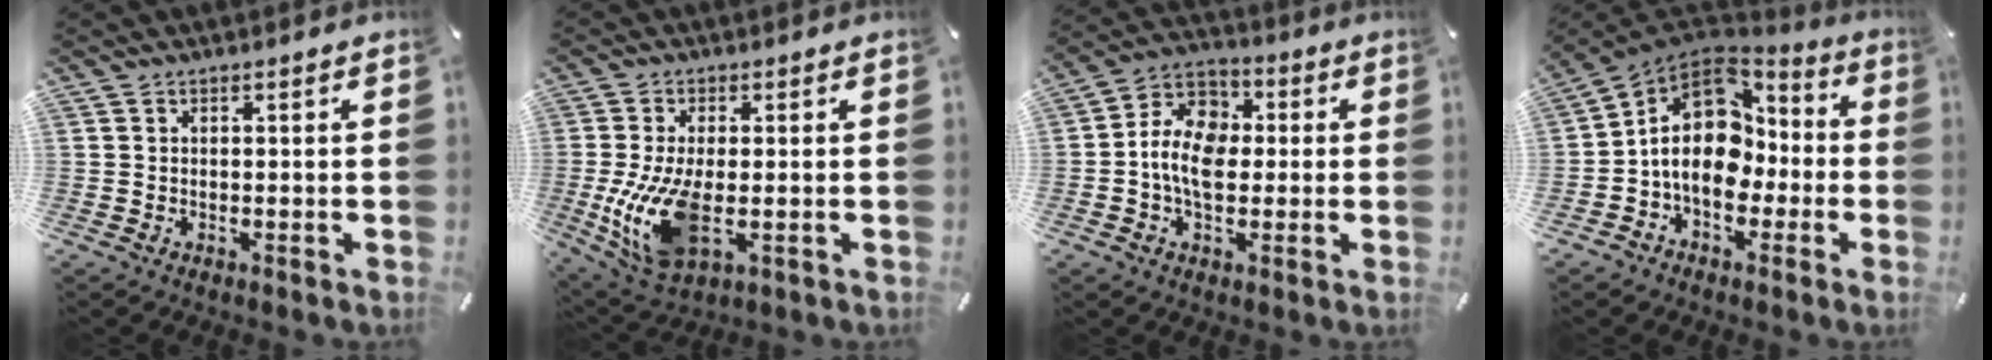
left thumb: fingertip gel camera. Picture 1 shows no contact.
{"total": 13.8, "force": [-1.4, 7.3, 11.6], "torque": [-0.242, -0.026, -0.021]}
{"total": 10.5, "force": [-2.0, 7.7, 6.8], "torque": [-0.142, 0.015, -0.038]}
{"total": 15.0, "force": [-0.1, 11.7, 9.3], "torque": [-0.165, 0.001, -0.002]}